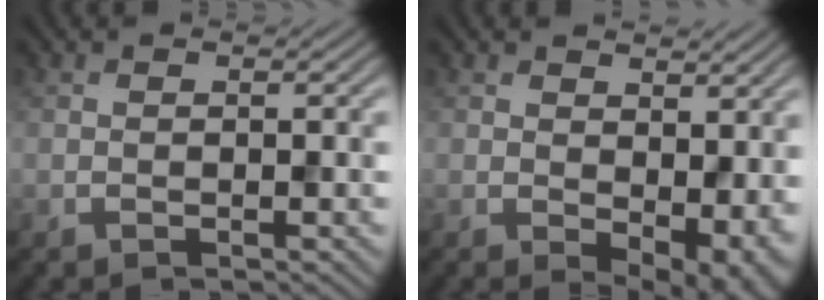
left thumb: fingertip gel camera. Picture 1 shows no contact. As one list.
[{"total": 6.9, "force": [0.4, 4.1, 5.5], "torque": [-0.077, -0.023, 0.018]}]